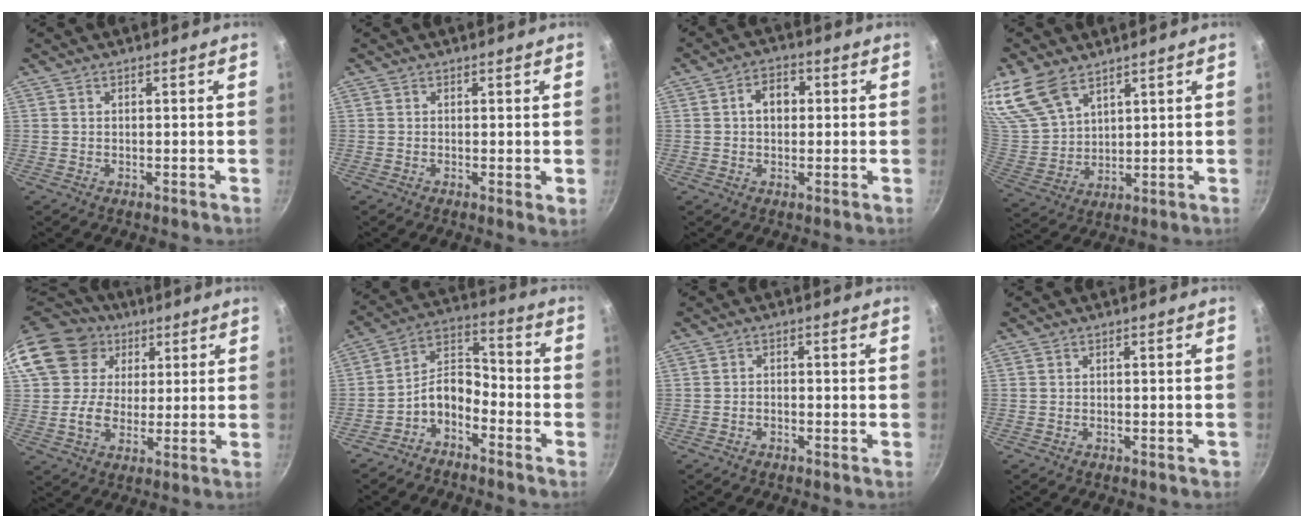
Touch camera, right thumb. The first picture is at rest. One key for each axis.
{"total": 0.8, "fx": 0.1, "fy": -0.6, "fz": 0.5, "tx": -0.006, "ty": -0.009, "tz": -0.001}
{"total": 5.4, "fx": 0.7, "fy": 3.9, "fz": 3.7, "tx": -0.031, "ty": 0.013, "tz": 0.003}
{"total": 11.7, "fx": 8.7, "fy": 5.8, "fz": 5.3, "tx": -0.102, "ty": -0.029, "tz": 0.193}
{"total": 16.3, "fx": 5.7, "fy": 13.5, "fz": 7.1, "tx": -0.127, "ty": 0.007, "tz": 0.099}
{"total": 7.5, "fx": -4.8, "fy": 4.0, "fz": 4.0, "tx": -0.067, "ty": 0.074, "tz": -0.103}
{"total": 1.1, "fx": -1.0, "fy": -0.4, "fz": -0.2, "tx": 0.001, "ty": 0.008, "tz": -0.018}
{"total": 0.9, "fx": -0.5, "fy": -0.5, "fz": -0.5, "tx": 0.013, "ty": 0.008, "tz": 0.001}